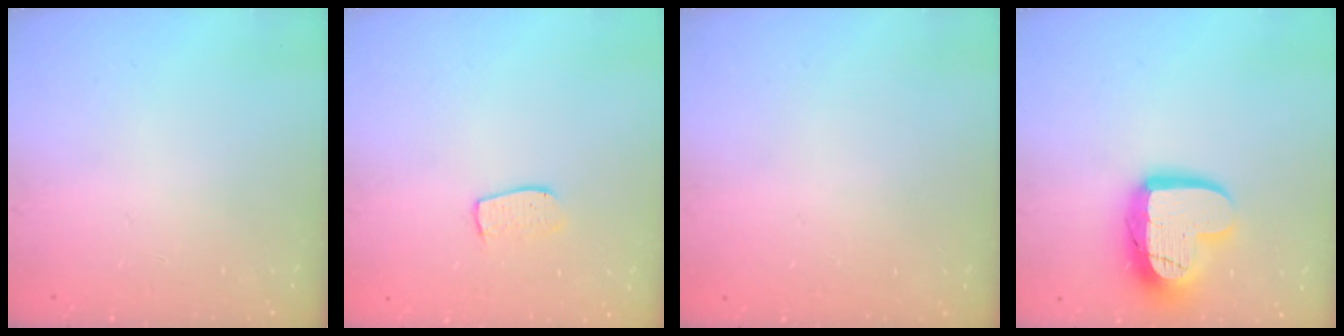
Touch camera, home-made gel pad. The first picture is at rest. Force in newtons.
{"total": 6.3, "press": 6.2, "slide": 0.5}
{"total": 0.0}
{"total": 15.1, "press": 15.1, "slide": 1.3}